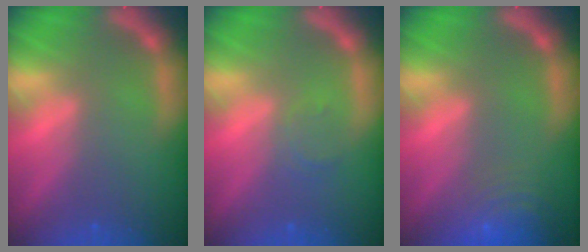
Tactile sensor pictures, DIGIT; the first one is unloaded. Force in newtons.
{"total": 1.5}
{"total": 8.0}